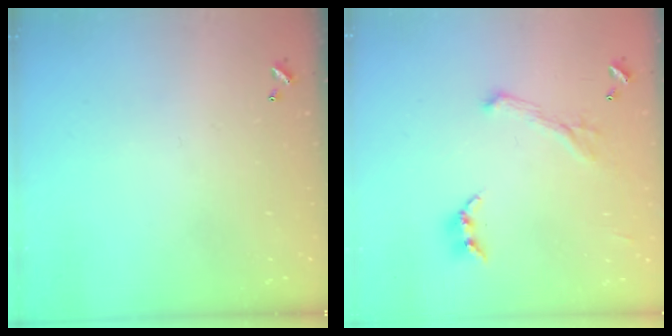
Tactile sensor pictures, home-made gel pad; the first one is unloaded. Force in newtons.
{"total": 1.1, "press": 0.6, "slide": 0.9}